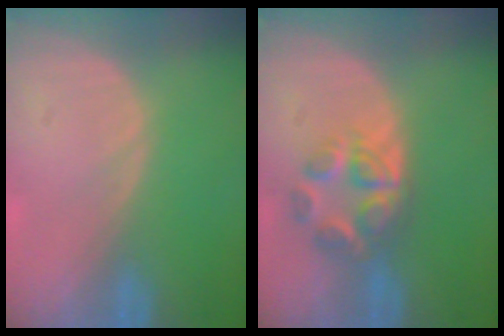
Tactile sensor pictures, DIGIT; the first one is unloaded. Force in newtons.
{"total": 5.9, "press": 5.5, "slide": 2.2}